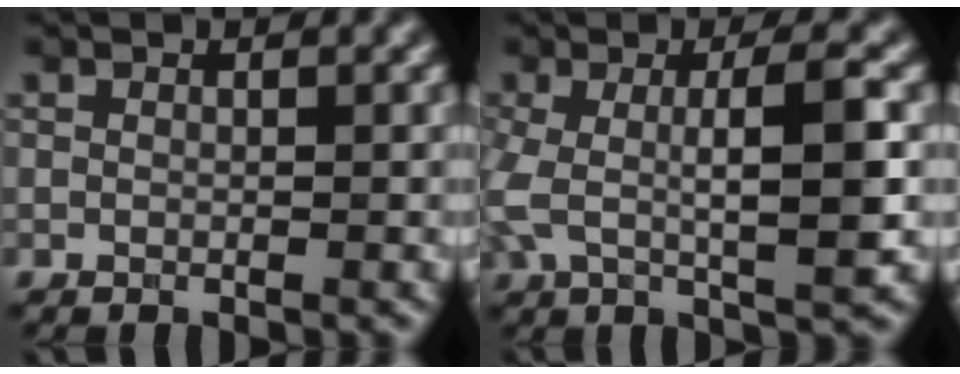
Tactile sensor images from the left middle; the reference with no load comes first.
{"total": 7.3, "force": [-0.2, 2.0, 7.0], "torque": [-0.128, 0.004, -0.006]}